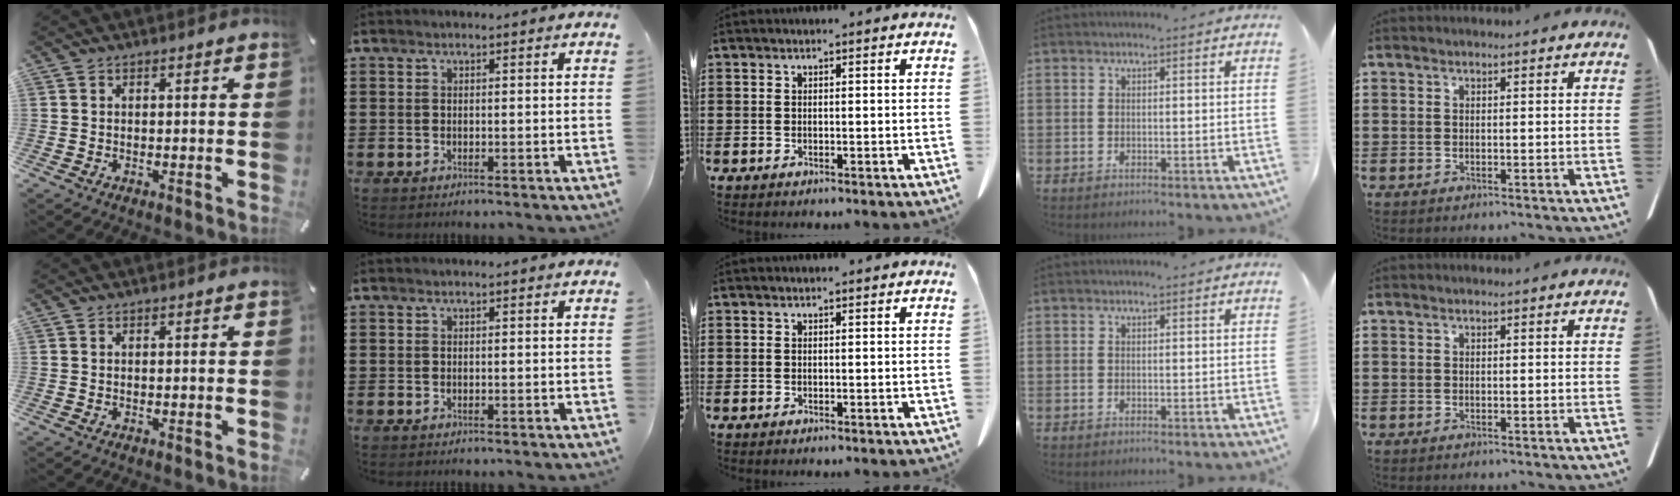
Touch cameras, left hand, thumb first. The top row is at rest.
{}